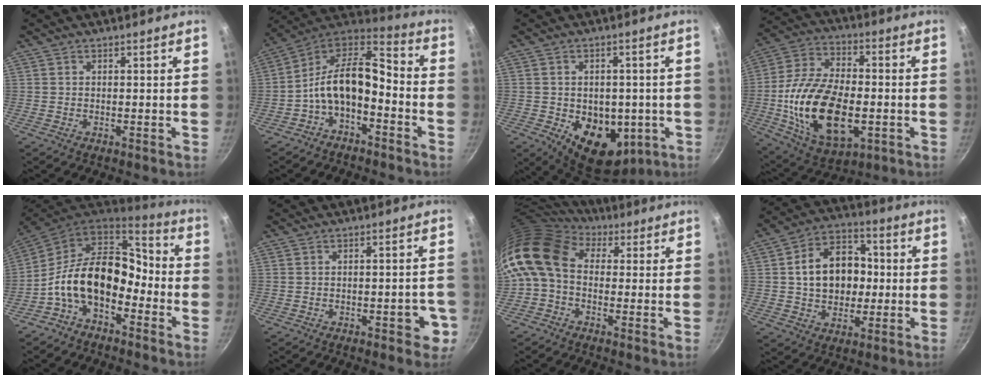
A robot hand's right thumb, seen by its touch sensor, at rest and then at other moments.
{"total": 14.4, "force": [-4.1, 8.0, 11.2], "torque": [-0.197, 0.066, -0.088]}
{"total": 14.6, "force": [-3.4, 10.4, 9.7], "torque": [-0.101, -0.009, -0.027]}
{"total": 23.0, "force": [-3.9, 12.9, 18.6], "torque": [-0.342, 0.016, -0.062]}
{"total": 16.2, "force": [-4.8, 10.2, 11.6], "torque": [-0.170, 0.065, -0.107]}
{"total": 5.4, "force": [-2.3, 2.4, 4.3], "torque": [-0.032, 0.020, -0.027]}
{"total": 12.1, "force": [0.8, 9.0, 8.1], "torque": [-0.151, 0.024, -0.010]}
{"total": 14.4, "force": [0.7, 10.9, 9.3], "torque": [-0.118, 0.027, 0.005]}